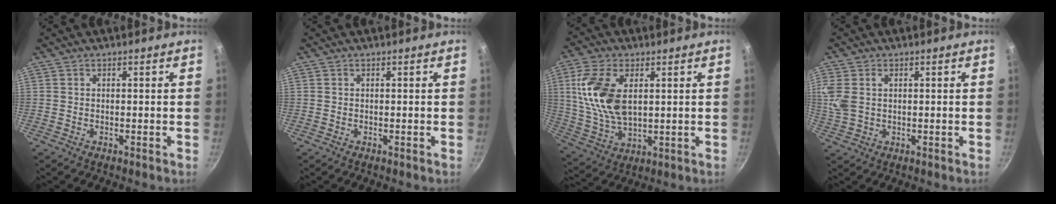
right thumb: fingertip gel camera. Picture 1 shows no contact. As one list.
[{"total": 0.0}, {"total": 14.2, "force": [3.2, 7.9, 11.3], "torque": [-0.214, -0.011, 0.069]}, {"total": 6.2, "force": [1.5, 4.2, 4.3], "torque": [-0.094, 0.003, 0.032]}]